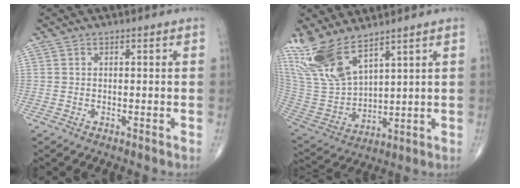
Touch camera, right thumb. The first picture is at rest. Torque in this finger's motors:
{"motor_torque": [-1.21, 1.94, 1.40, 1.34, 0.20]}